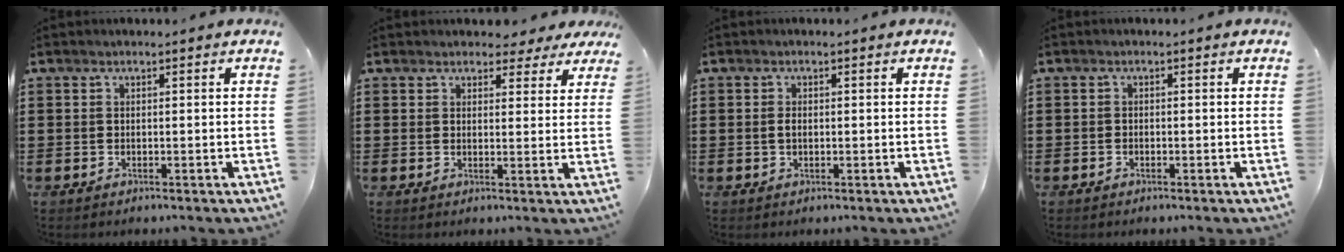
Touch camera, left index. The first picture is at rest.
{"total": 2.8, "force": [2.4, 1.4, 0.7], "torque": [-0.007, -0.003, 0.041]}
{"total": 1.3, "force": [-0.1, 0.7, 1.1], "torque": [-0.023, 0.003, -0.003]}
{"total": 0.8, "force": [-0.7, 0.4, 0.1], "torque": [-0.005, 0.001, -0.016]}